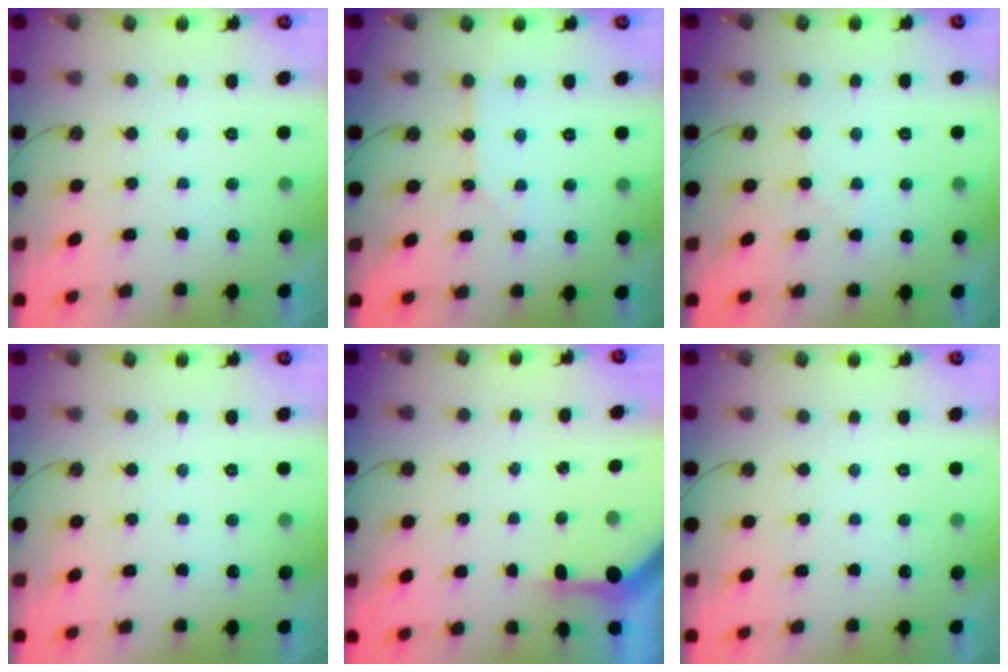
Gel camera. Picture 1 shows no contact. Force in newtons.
{"total": 2.1, "press": 2.1, "slide": 0.3}
{"total": 3.7, "press": 3.6, "slide": 0.7}
{"total": 0.0}
{"total": 3.2, "press": 3.2, "slide": 0.3}
{"total": 0.0}